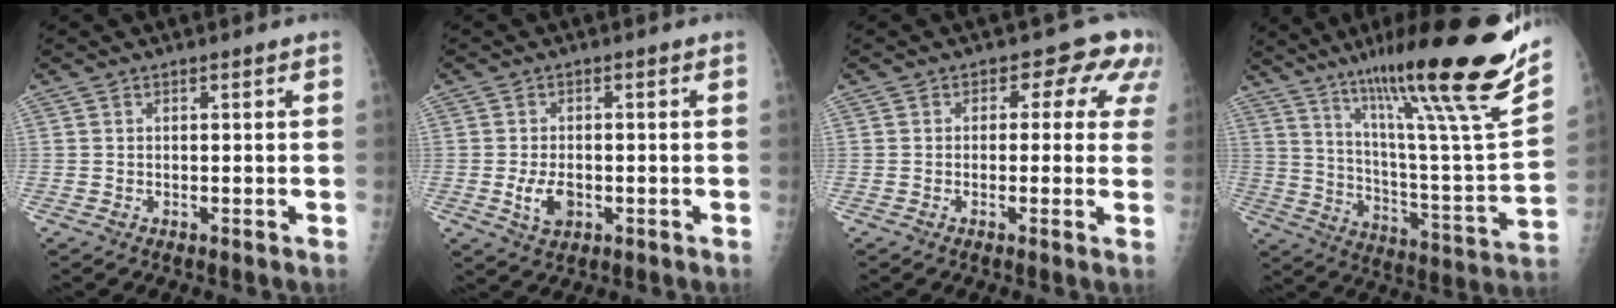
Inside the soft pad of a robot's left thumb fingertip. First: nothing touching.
{"total": 4.5, "force": [-1.1, 2.9, 3.3], "torque": [-0.059, -0.003, -0.014]}
{"total": 6.9, "force": [2.6, 4.9, 4.2], "torque": [0.004, 0.002, 0.011]}
{"total": 28.8, "force": [19.6, 1.8, 21.1], "torque": [-0.312, -0.089, 0.311]}